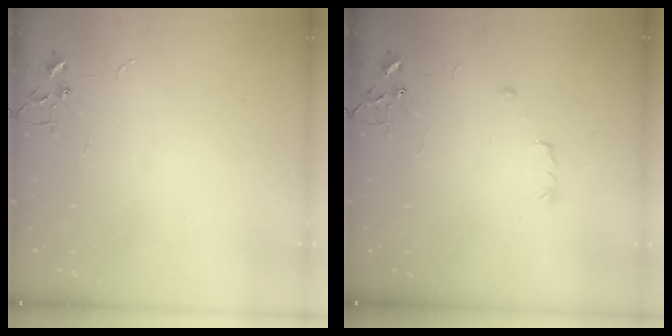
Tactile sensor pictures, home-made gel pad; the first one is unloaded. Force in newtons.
{"total": 4.5, "press": 4.5, "slide": 0.7}